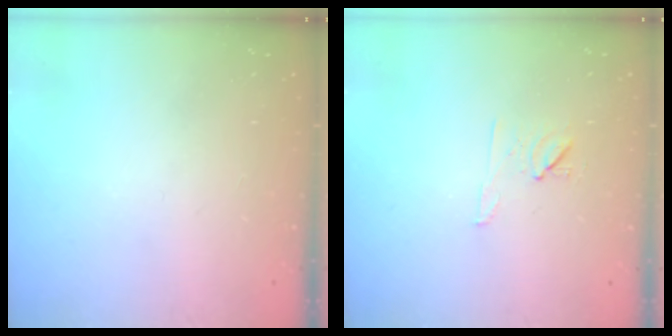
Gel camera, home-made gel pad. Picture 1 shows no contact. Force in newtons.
{"total": 6.7, "press": 6.6, "slide": 1.1}